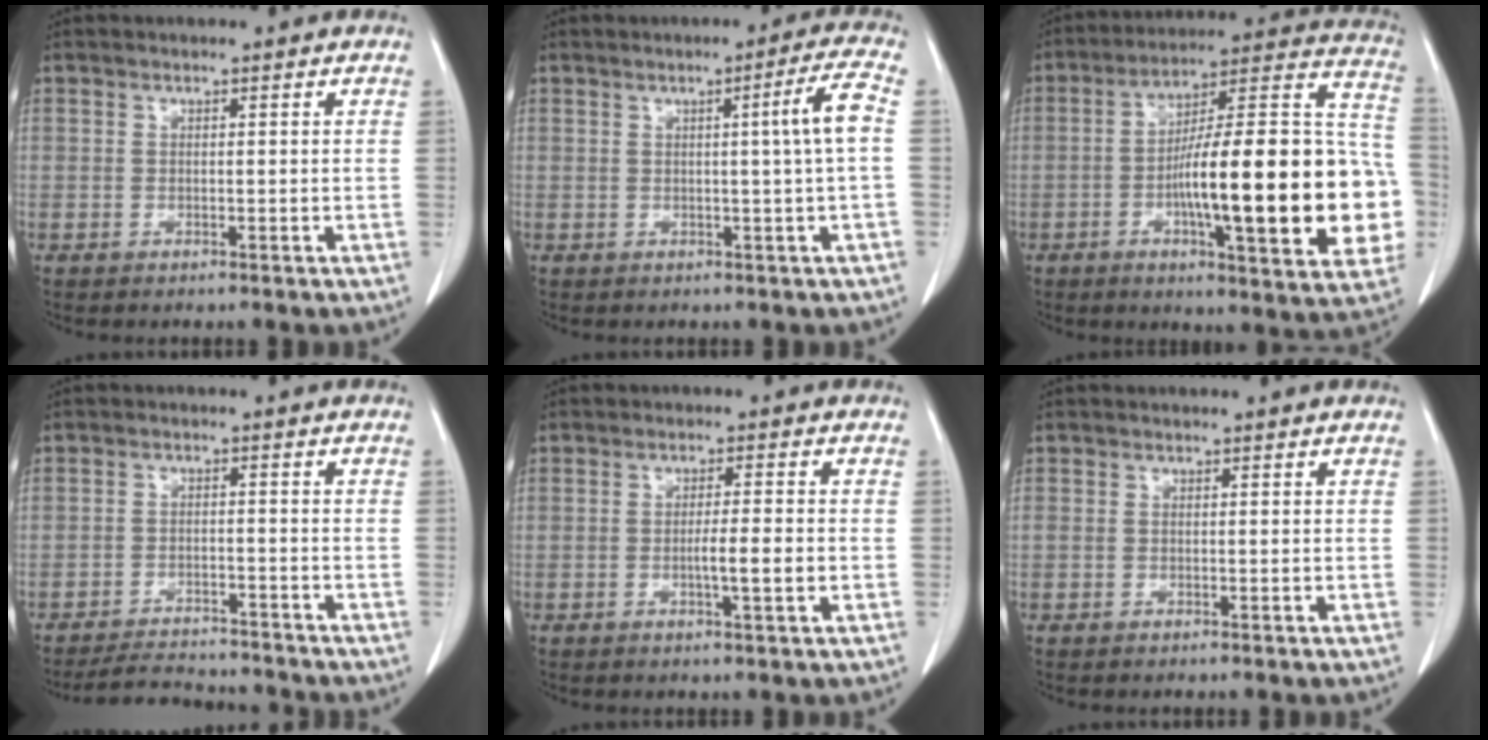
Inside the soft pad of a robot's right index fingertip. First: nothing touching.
{"total": 5.2, "force": [0.2, -1.4, 5.0], "torque": [-0.077, 0.000, 0.006]}
{"total": 27.0, "force": [-4.9, 4.8, 26.1], "torque": [-0.307, 0.024, -0.068]}
{"total": 7.5, "force": [-7.2, 1.5, 1.0], "torque": [-0.018, -0.001, -0.112]}
{"total": 3.9, "force": [-0.8, 0.0, 3.8], "torque": [-0.061, -0.001, -0.010]}
{"total": 0.0}